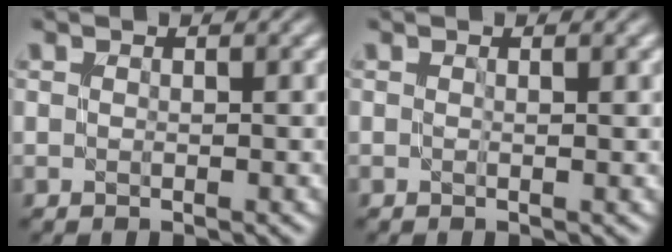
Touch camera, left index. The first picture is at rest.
{"total": 0.6, "force": [0.0, 0.1, 0.6], "torque": [-0.009, -0.001, -0.001]}